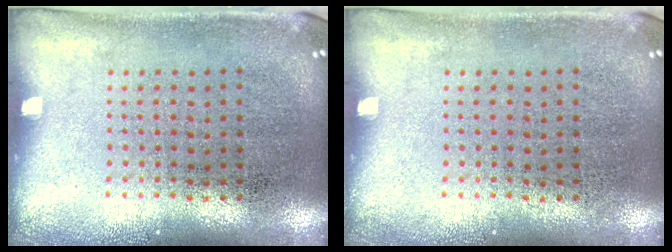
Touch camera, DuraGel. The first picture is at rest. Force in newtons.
{"total": 0.0}